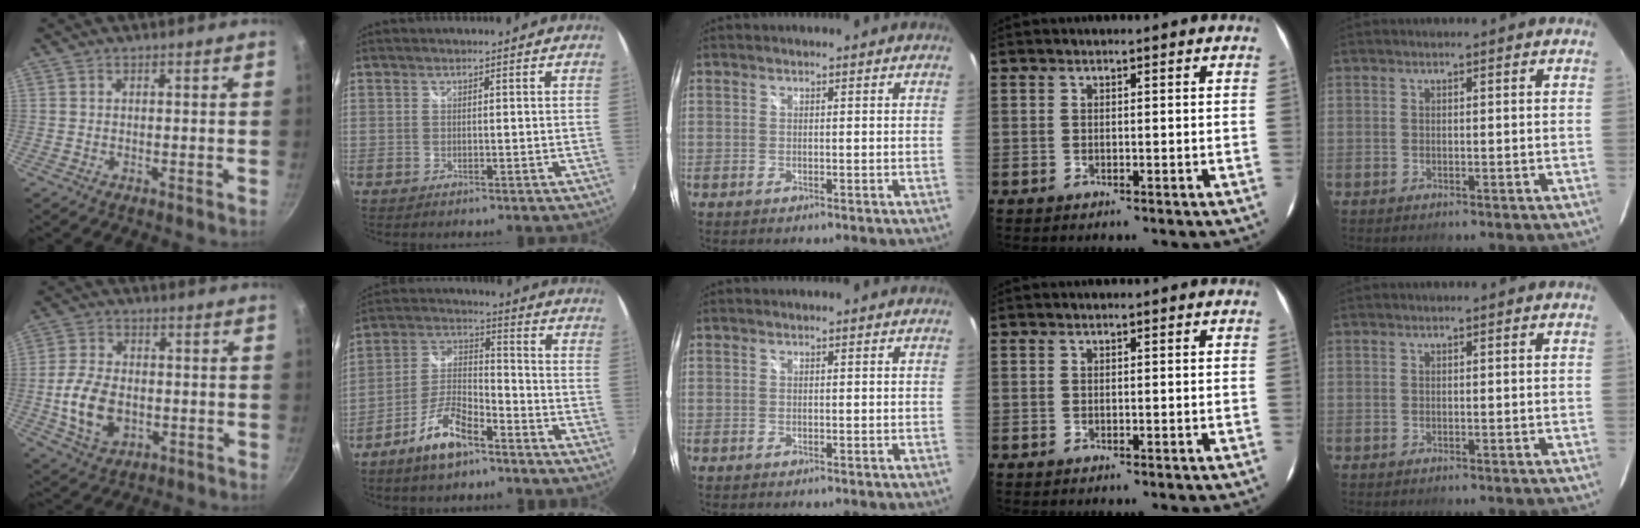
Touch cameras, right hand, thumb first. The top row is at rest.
{"thumb": {"total": 10.9, "force": [-1.8, 7.3, 7.8], "torque": [-0.142, 0.010, -0.029]}, "index": {"total": 10.6, "force": [-7.1, 3.8, 6.9], "torque": [-0.149, 0.009, -0.130]}}